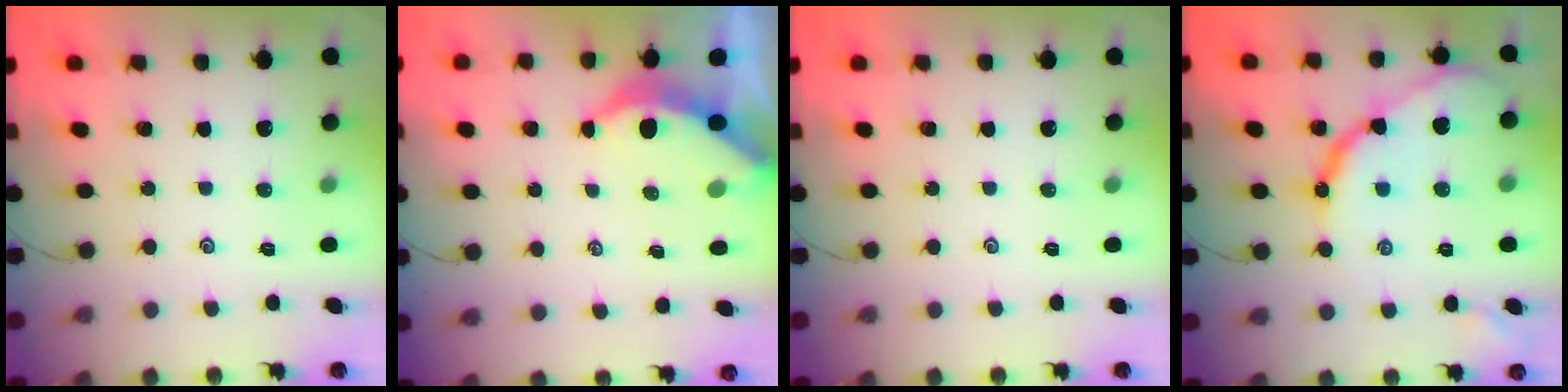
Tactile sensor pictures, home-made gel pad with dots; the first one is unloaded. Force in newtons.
{"total": 3.8, "press": 3.8, "slide": 0.4}
{"total": 0.0}
{"total": 10.9, "press": 10.9, "slide": 0.6}